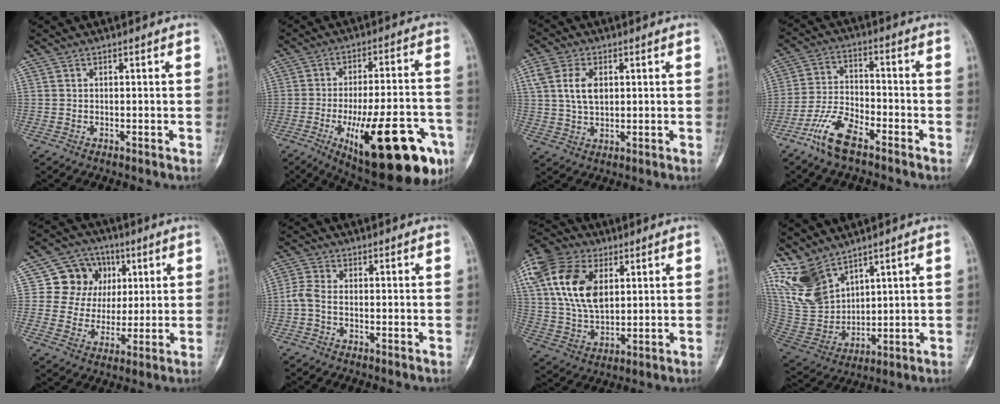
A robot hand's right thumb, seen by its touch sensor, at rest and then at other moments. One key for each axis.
{"total": 26.1, "fx": -10.6, "fy": 8.3, "fz": 22.4, "tx": -0.276, "ty": 0.026, "tz": -0.139}
{"total": 6.9, "fx": 1.6, "fy": 4.3, "fz": 5.1, "tx": -0.097, "ty": -0.001, "tz": 0.032}
{"total": 9.5, "fx": -6.4, "fy": 3.4, "fz": 6.1, "tx": -0.131, "ty": 0.035, "tz": -0.129}
{"total": 11.9, "fx": 3.5, "fy": 10.7, "fz": 3.8, "tx": -0.010, "ty": 0.003, "tz": 0.059}
{"total": 2.9, "fx": -0.8, "fy": 1.3, "fz": 2.5, "tx": -0.066, "ty": 0.004, "tz": -0.025}
{"total": 19.2, "fx": 5.8, "fy": 12.2, "fz": 13.6, "tx": -0.277, "ty": -0.006, "tz": 0.102}
{"total": 13.3, "fx": 9.7, "fy": 7.0, "fz": 5.9, "tx": -0.102, "ty": -0.046, "tz": 0.223}